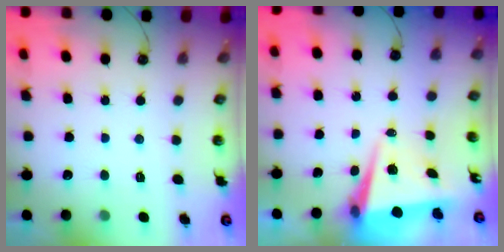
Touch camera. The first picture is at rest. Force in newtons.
{"total": 6.6, "press": 6.4, "slide": 1.6}